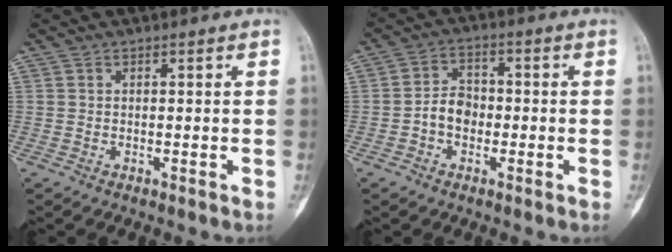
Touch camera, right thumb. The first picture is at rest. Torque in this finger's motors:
{"motor_torque": [1.03, 0.71, 0.53, -0.28, 0.03]}